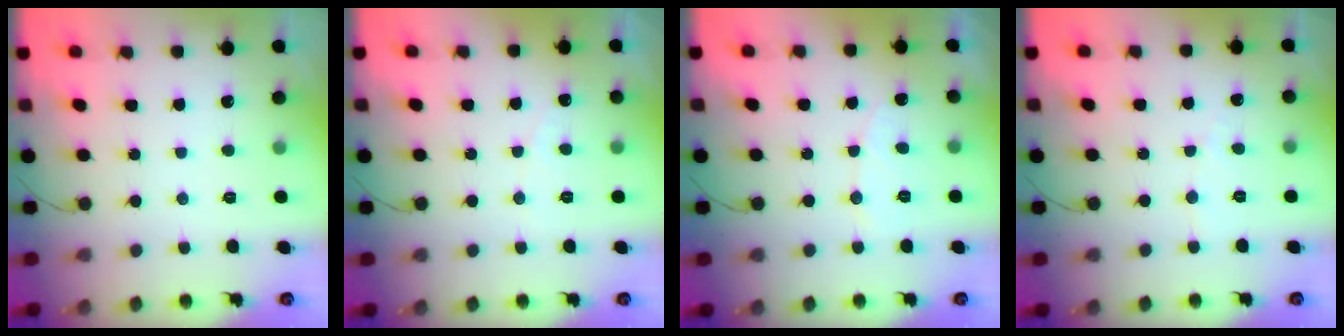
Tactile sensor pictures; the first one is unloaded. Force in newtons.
{"total": 2.5, "press": 2.5, "slide": 0.2}
{"total": 6.0, "press": 6.0, "slide": 0.4}
{"total": 2.4, "press": 2.4, "slide": 0.2}